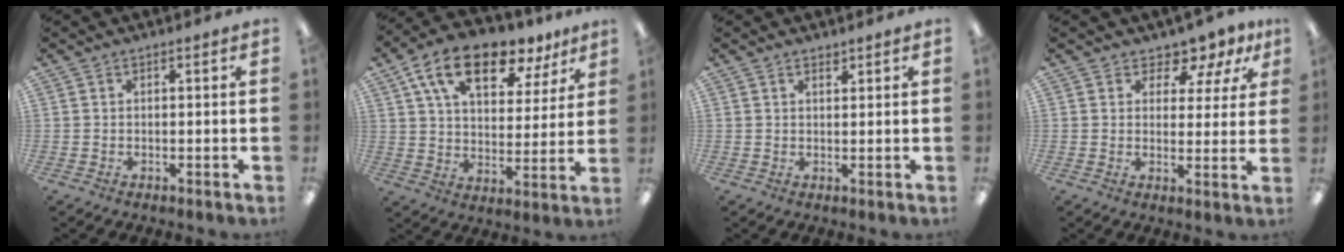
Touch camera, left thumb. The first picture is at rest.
{"total": 15.9, "force": [10.1, 7.8, 9.5], "torque": [-0.159, -0.045, 0.175]}
{"total": 1.3, "force": [1.2, 0.4, 0.2], "torque": [-0.006, -0.002, 0.023]}
{"total": 5.8, "force": [4.8, 3.0, 1.6], "torque": [-0.017, -0.033, 0.083]}